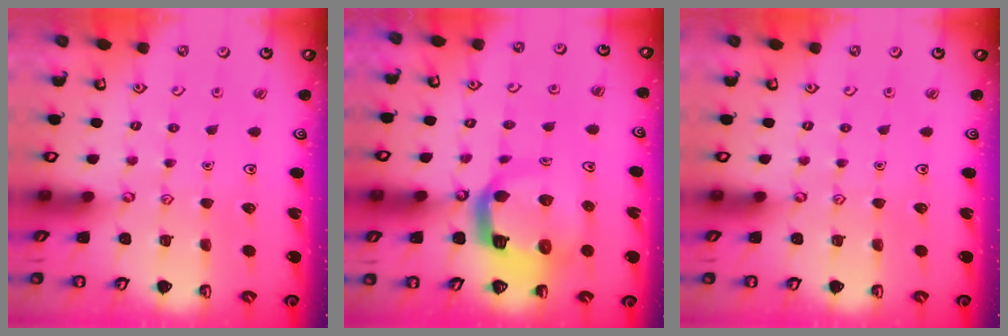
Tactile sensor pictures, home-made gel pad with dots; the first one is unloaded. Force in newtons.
{"total": 10.6, "press": 10.5, "slide": 1.3}
{"total": 0.0}